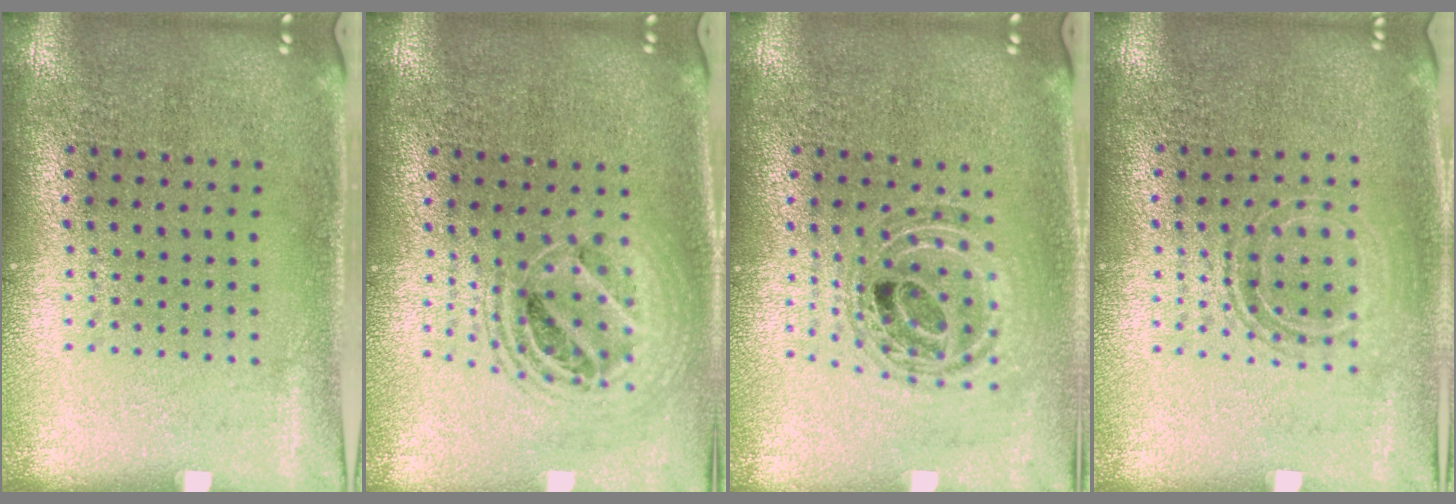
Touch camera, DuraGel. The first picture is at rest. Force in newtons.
{"total": 1.8, "press": 1.5, "slide": 1.0}
{"total": 0.8, "press": 0.8, "slide": 0.2}
{"total": 1.4, "press": 1.2, "slide": 0.8}